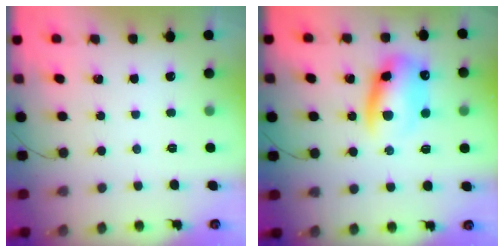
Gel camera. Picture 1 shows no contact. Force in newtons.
{"total": 12.3, "press": 12.1, "slide": 2.4}